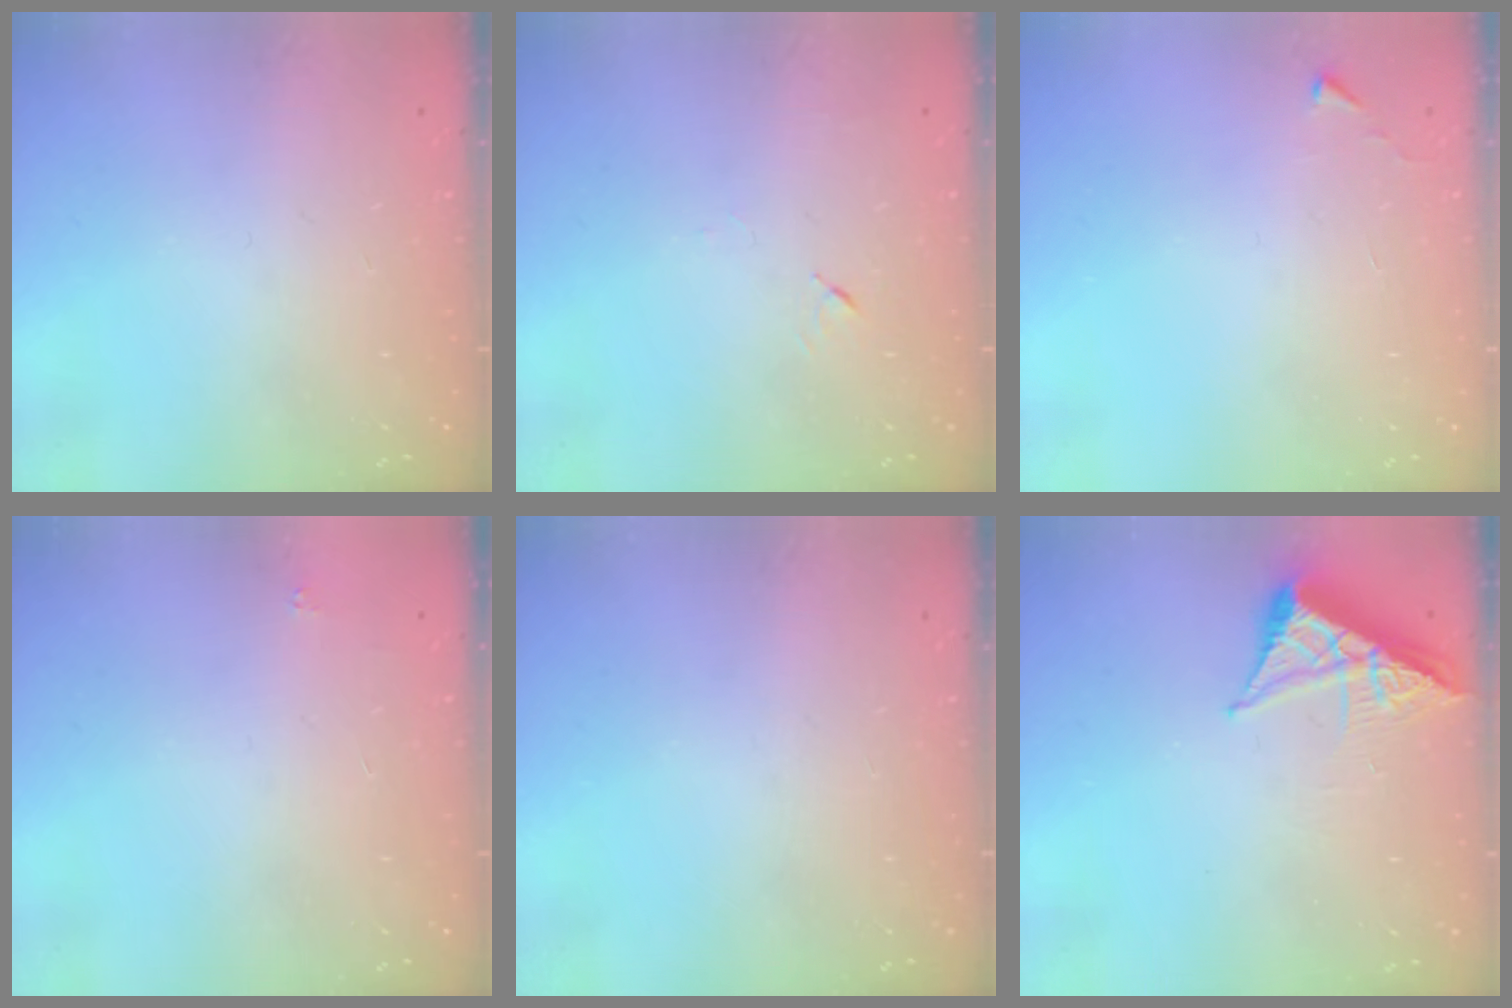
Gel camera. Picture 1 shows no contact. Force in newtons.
{"total": 4.2, "press": 4.1, "slide": 0.7}
{"total": 2.7, "press": 2.6, "slide": 0.4}
{"total": 1.8, "press": 1.7, "slide": 0.1}
{"total": 0.0}
{"total": 6.0, "press": 5.9, "slide": 0.8}